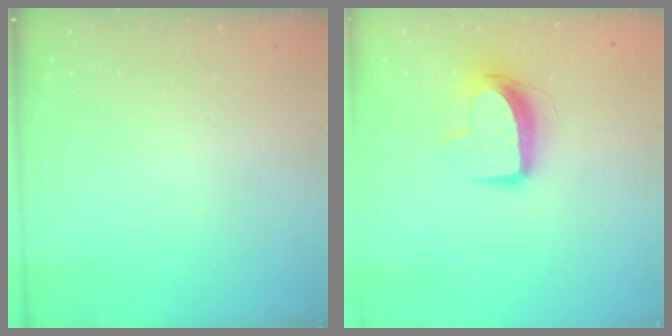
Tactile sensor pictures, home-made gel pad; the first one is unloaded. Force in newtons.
{"total": 10.6, "press": 10.6, "slide": 0.9}